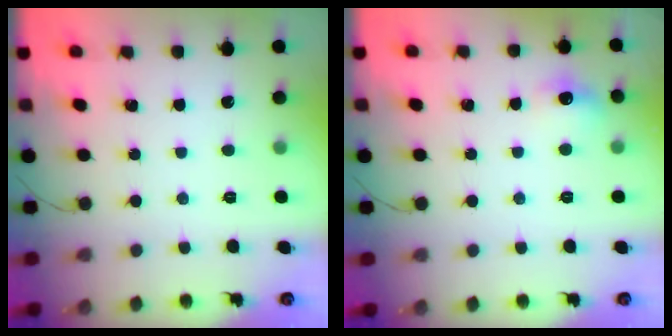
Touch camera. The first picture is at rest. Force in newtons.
{"total": 7.5, "press": 7.3, "slide": 1.6}